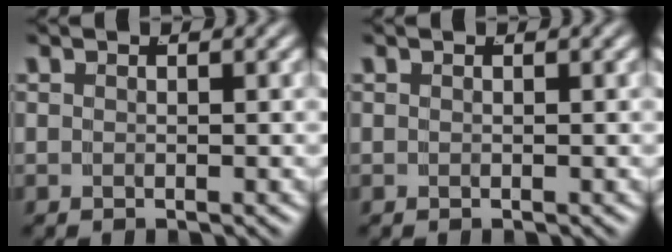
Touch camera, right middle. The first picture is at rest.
{"total": 0.0}